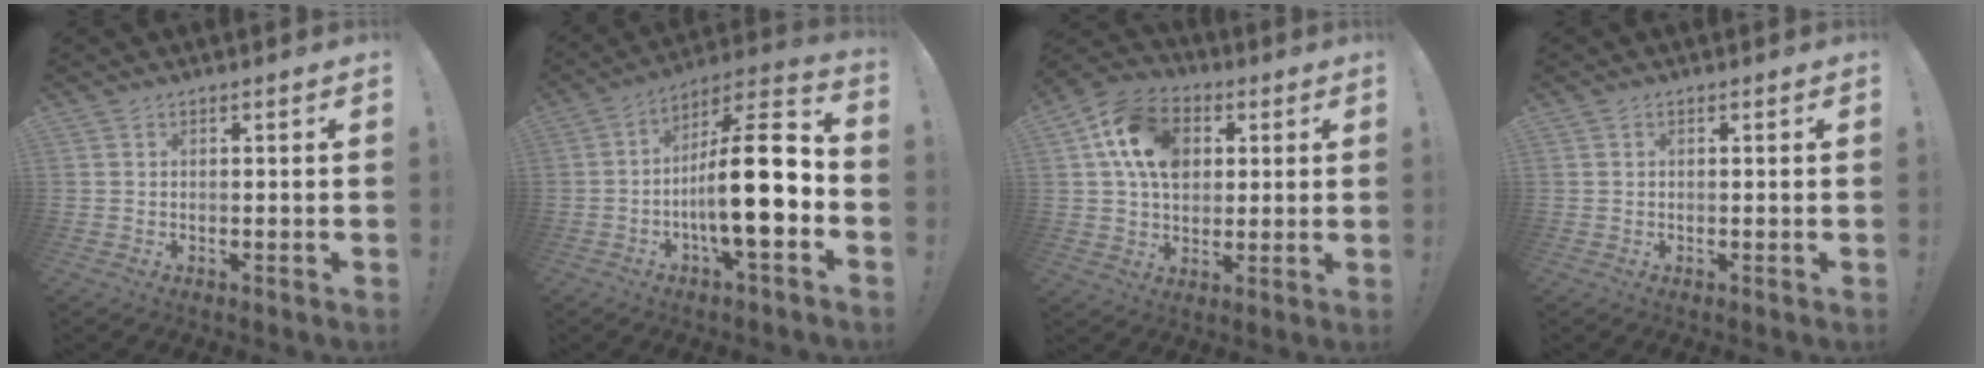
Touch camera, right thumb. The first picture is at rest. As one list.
[{"total": 20.6, "force": [-3.6, 5.8, 19.5], "torque": [-0.322, 0.022, -0.060]}, {"total": 16.1, "force": [4.7, 12.1, 9.6], "torque": [-0.164, -0.002, 0.096]}, {"total": 0.0}]